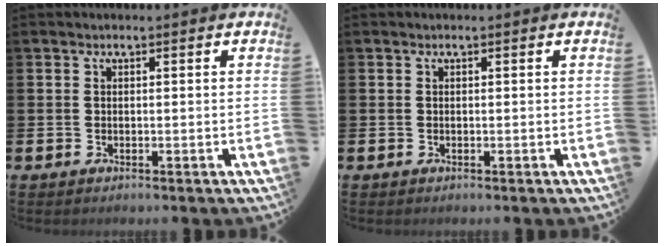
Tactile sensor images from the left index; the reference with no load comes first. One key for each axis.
{"total": 0.0}